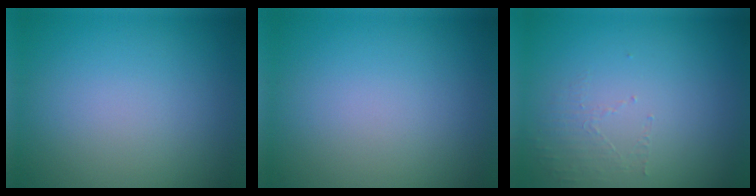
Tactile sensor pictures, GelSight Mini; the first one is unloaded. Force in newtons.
{"total": 0.0}
{"total": 1.4, "press": 0.4, "slide": 1.4}